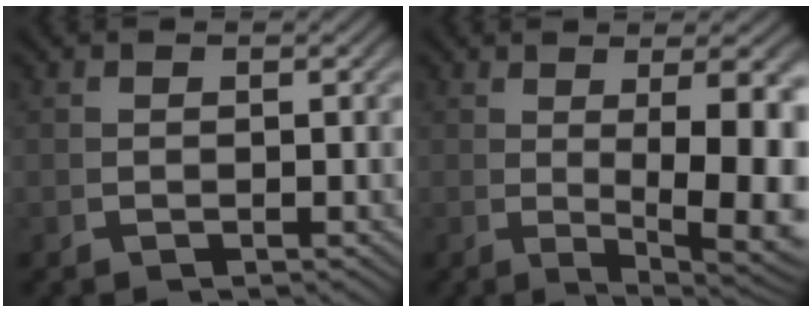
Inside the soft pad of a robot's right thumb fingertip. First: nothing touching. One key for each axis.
{"total": 9.4, "fx": -0.4, "fy": 3.8, "fz": 8.6, "tx": -0.125, "ty": -0.027, "tz": 0.013}